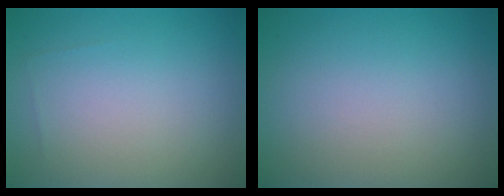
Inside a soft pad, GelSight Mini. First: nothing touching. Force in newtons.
{"total": 0.0}